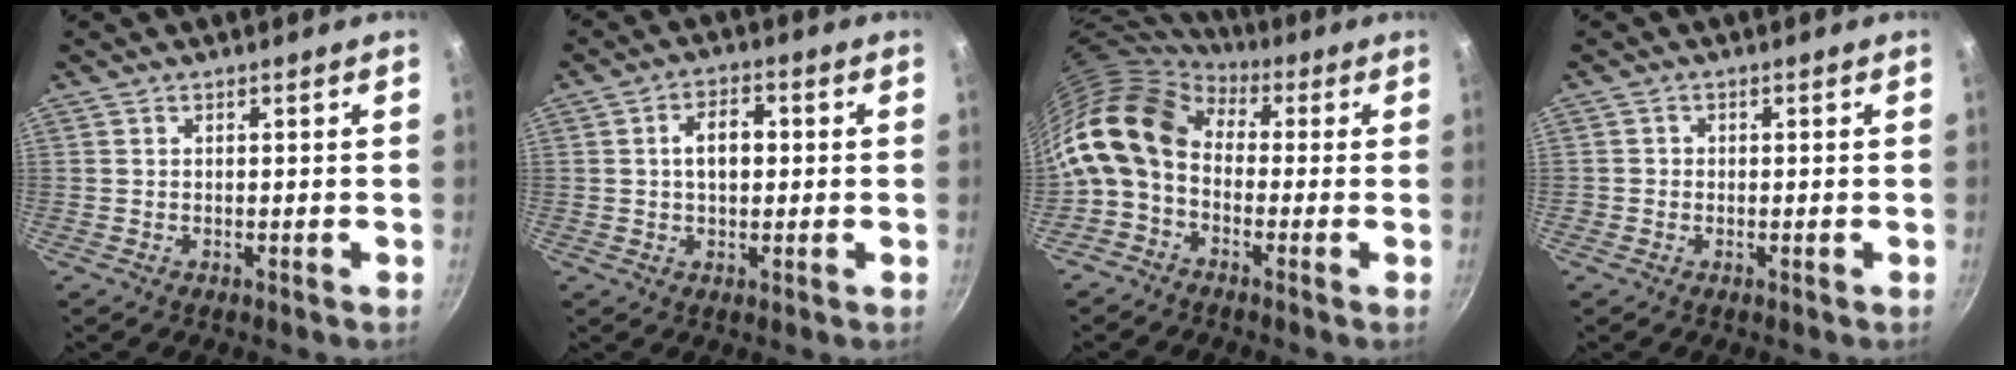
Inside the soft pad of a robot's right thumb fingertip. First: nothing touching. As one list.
[{"total": 6.0, "force": [0.5, 3.7, 4.6], "torque": [-0.057, 0.016, 0.004]}, {"total": 13.1, "force": [0.6, 9.3, 9.2], "torque": [-0.159, 0.025, -0.013]}, {"total": 1.1, "force": [-0.3, 1.0, 0.1], "torque": [0.001, 0.003, -0.006]}]